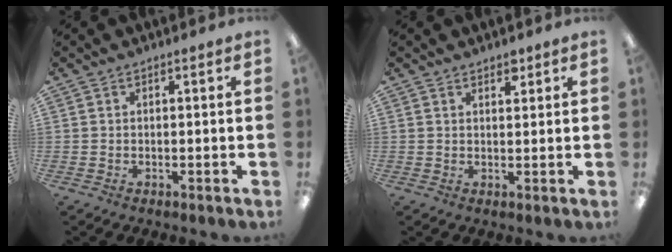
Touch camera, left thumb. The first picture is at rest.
{"total": 2.2, "force": [1.8, 1.0, 0.8], "torque": [0.000, -0.007, 0.030]}